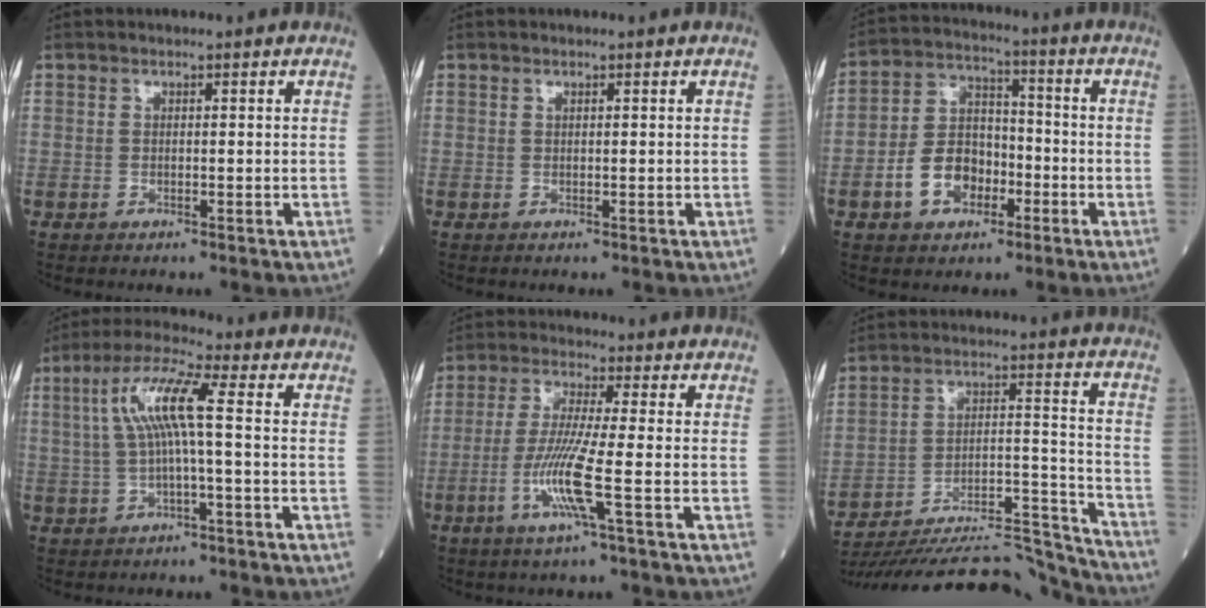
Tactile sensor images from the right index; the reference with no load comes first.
{"total": 0.0}
{"total": 9.0, "force": [-3.5, 6.1, 5.7], "torque": [-0.125, 0.022, -0.062]}
{"total": 9.8, "force": [1.0, 0.6, 9.8], "torque": [-0.197, 0.030, 0.017]}
{"total": 8.3, "force": [-2.7, -1.0, 7.8], "torque": [-0.163, -0.017, -0.058]}
{"total": 26.3, "force": [-25.2, 1.1, 7.6], "torque": [-0.106, 0.010, -0.376]}